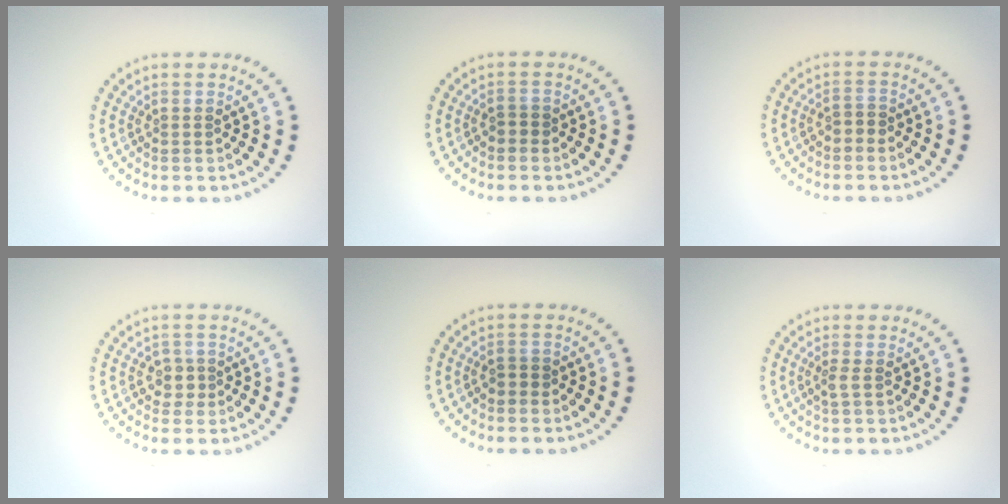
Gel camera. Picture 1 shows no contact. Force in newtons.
{"total": 1.0, "press": 0.9, "slide": 0.4}
{"total": 1.1, "press": 0.9, "slide": 0.5}
{"total": 1.6, "press": 1.4, "slide": 0.7}
{"total": 1.0, "press": 0.9, "slide": 0.4}
{"total": 0.9, "press": 0.7, "slide": 0.5}